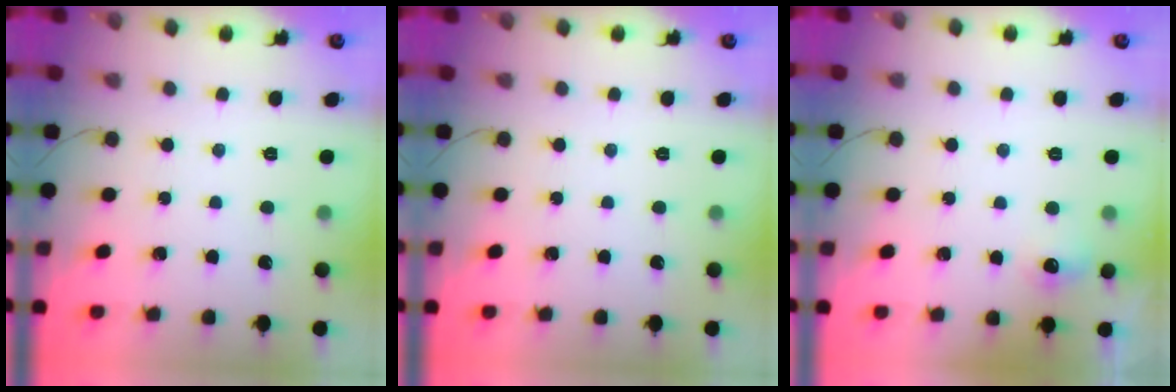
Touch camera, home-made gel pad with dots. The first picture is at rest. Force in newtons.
{"total": 0.0}
{"total": 5.3, "press": 5.0, "slide": 1.8}